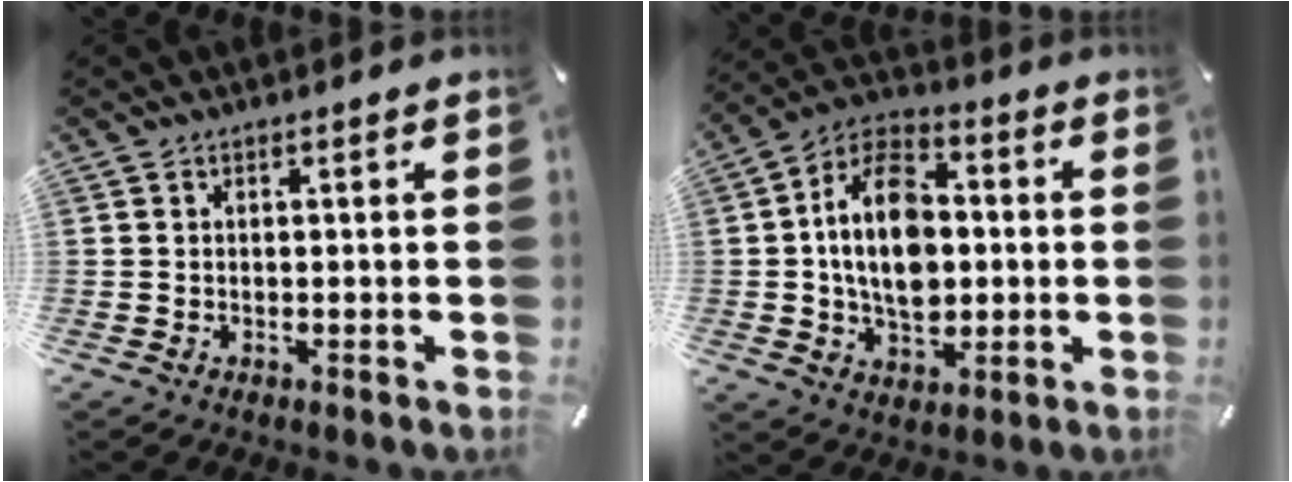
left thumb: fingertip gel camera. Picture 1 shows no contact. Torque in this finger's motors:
{"motor_torque": [1.29, 3.72, 1.83, 0.32, 0.23]}